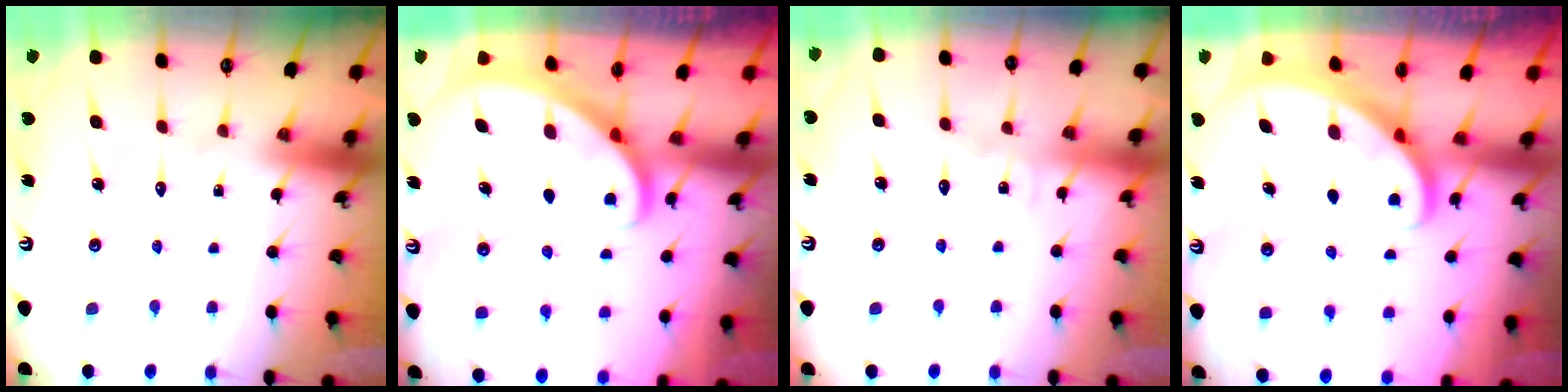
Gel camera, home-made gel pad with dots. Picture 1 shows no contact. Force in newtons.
{"total": 2.5, "press": 2.5, "slide": 0.2}
{"total": 3.6, "press": 3.5, "slide": 0.4}
{"total": 2.8, "press": 2.8, "slide": 0.2}